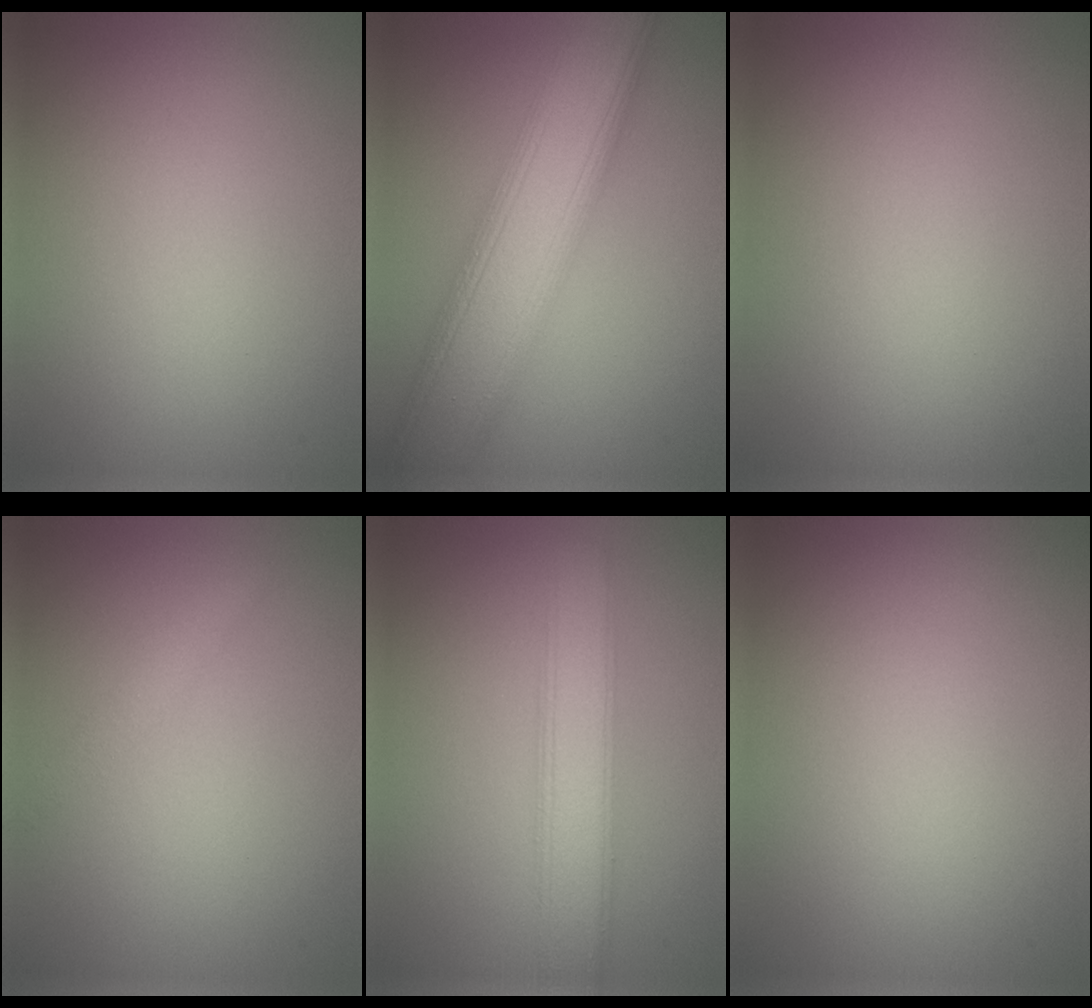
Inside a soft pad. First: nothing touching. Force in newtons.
{"total": 10.6, "press": 10.6, "slide": 0.5}
{"total": 0.0}
{"total": 1.3, "press": 1.3, "slide": 0.1}
{"total": 4.6, "press": 4.6, "slide": 0.1}
{"total": 0.0}